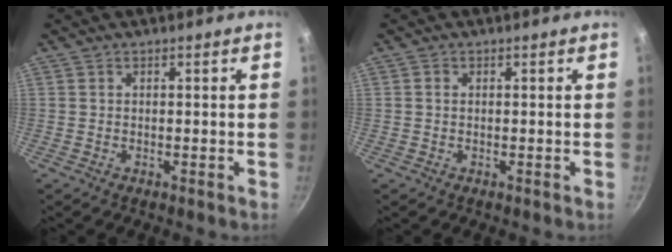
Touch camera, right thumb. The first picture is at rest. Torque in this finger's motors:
{"motor_torque": [-0.43, 0.64, 0.51, -0.30, 0.03]}